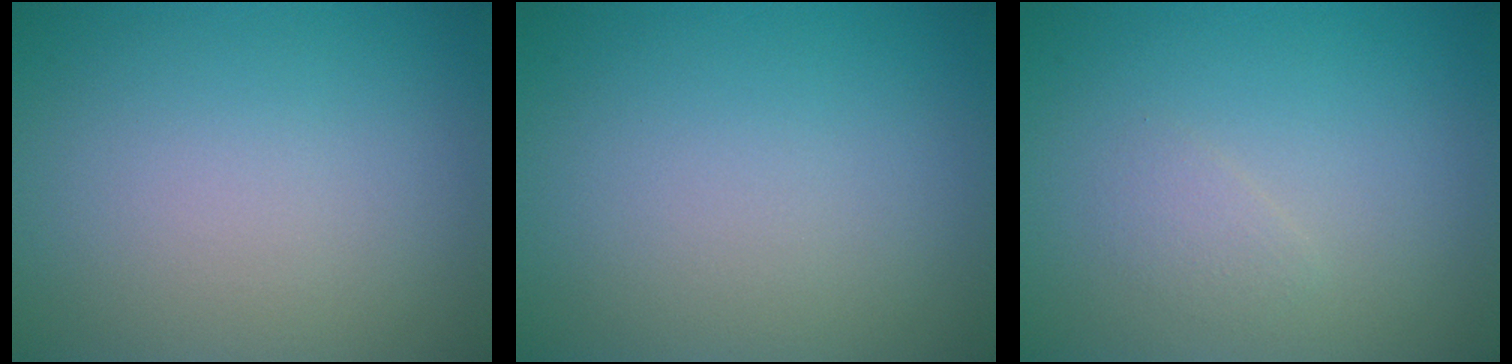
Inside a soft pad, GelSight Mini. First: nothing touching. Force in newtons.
{"total": 0.0}
{"total": 0.9, "press": 0.9, "slide": 0.0}